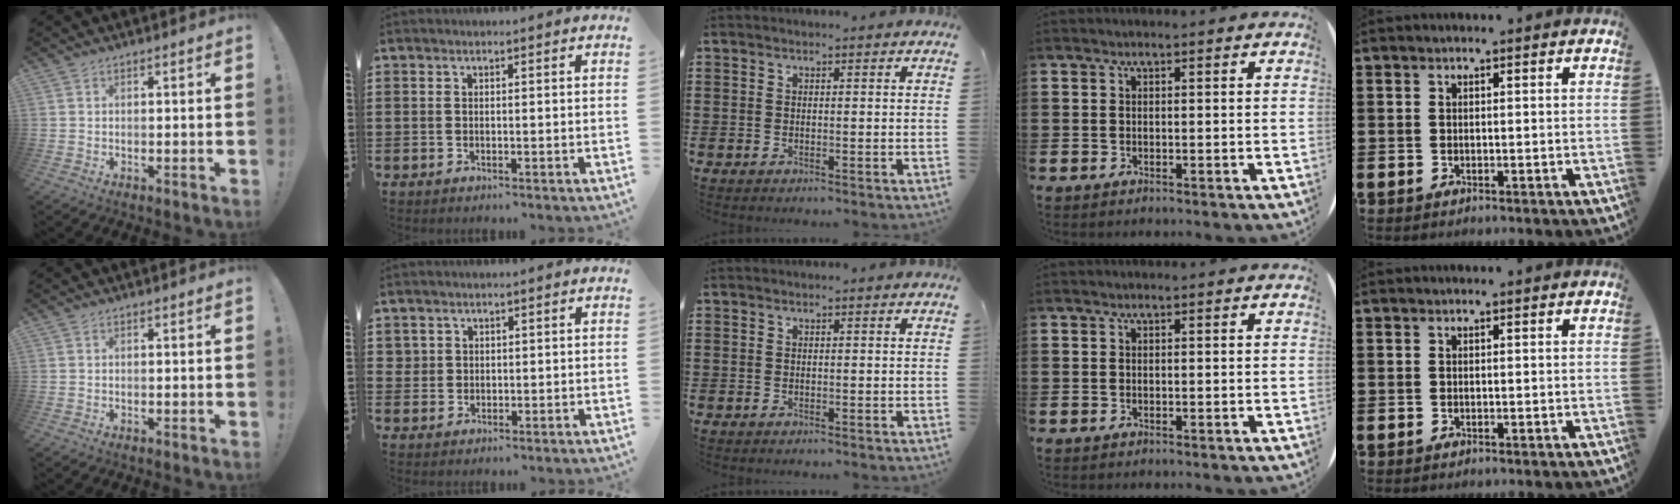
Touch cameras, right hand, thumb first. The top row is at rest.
{"index": {"total": 1.5, "force": [0.9, 1.3, 0.1], "torque": [-0.007, 0.006, 0.017]}}